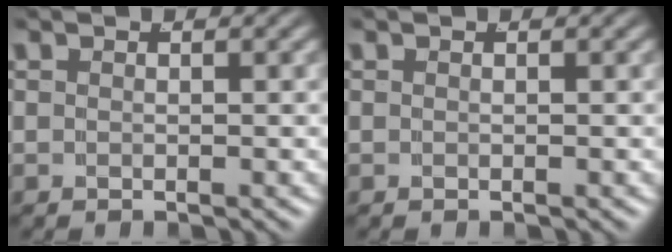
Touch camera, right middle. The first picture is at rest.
{"total": 0.0}